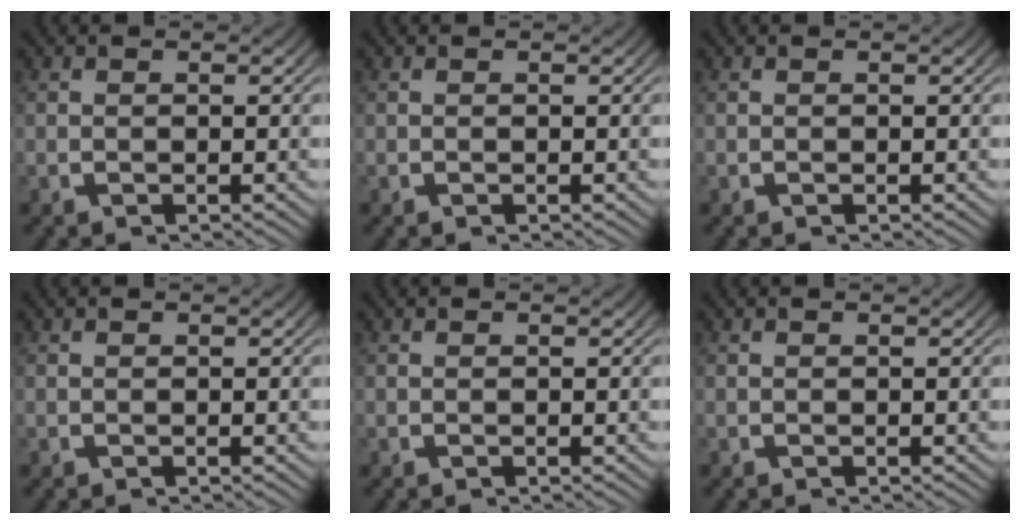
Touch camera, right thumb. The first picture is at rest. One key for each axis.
{"total": 0.0}
{"total": 0.0}
{"total": 0.0}
{"total": 0.0}
{"total": 0.0}